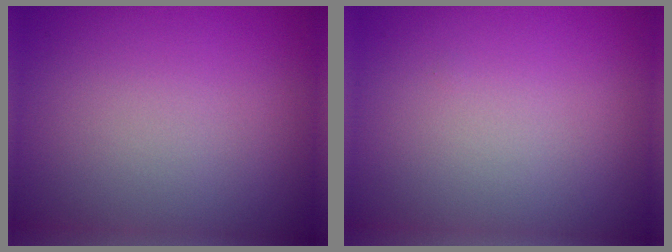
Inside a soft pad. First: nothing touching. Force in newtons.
{"total": 0.0}